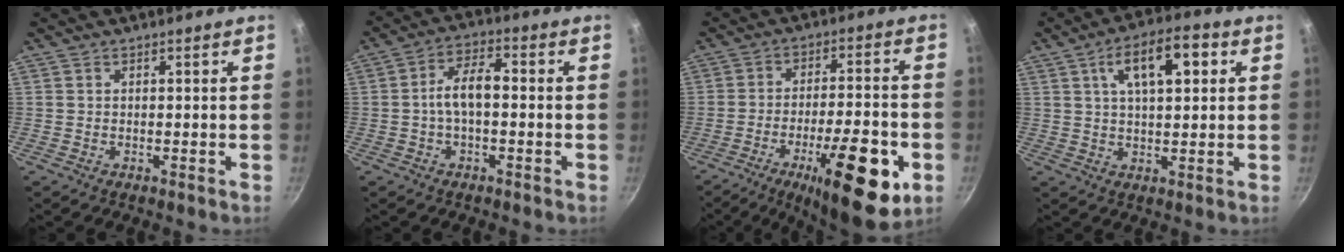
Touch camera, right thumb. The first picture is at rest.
{"total": 6.9, "force": [-0.6, 3.4, 6.0], "torque": [-0.100, 0.031, -0.018]}
{"total": 19.8, "force": [-6.6, 5.2, 17.9], "torque": [-0.262, 0.010, -0.097]}
{"total": 11.6, "force": [3.8, 5.1, 9.7], "torque": [-0.136, 0.010, 0.056]}